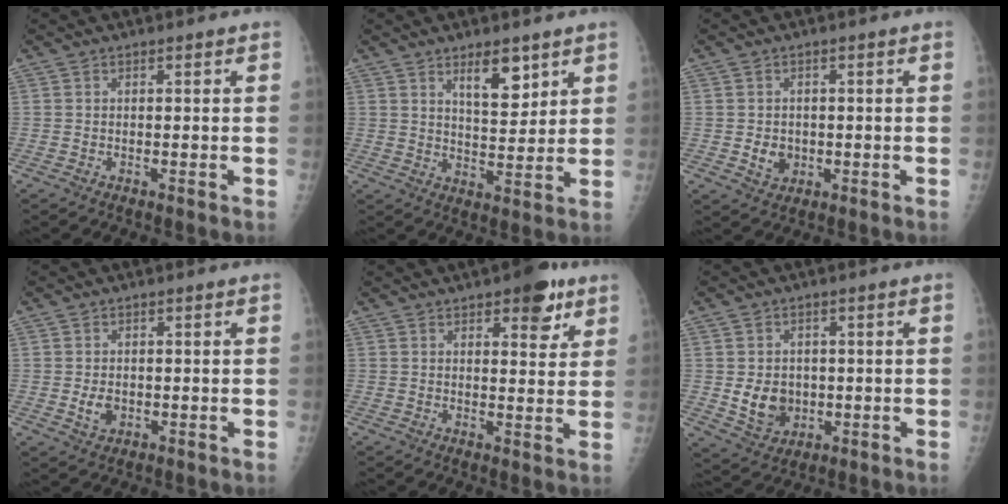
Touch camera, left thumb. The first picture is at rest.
{"total": 7.6, "force": [4.4, 3.2, 5.4], "torque": [-0.064, -0.033, 0.072]}
{"total": 4.0, "force": [-0.7, 3.4, 2.0], "torque": [-0.016, 0.002, -0.004]}
{"total": 3.2, "force": [-0.6, 2.4, 2.1], "torque": [-0.029, -0.001, -0.004]}
{"total": 7.7, "force": [4.5, 3.3, 5.4], "torque": [-0.044, -0.018, 0.054]}
{"total": 7.6, "force": [-0.6, 6.3, 4.3], "torque": [-0.043, -0.003, 0.004]}